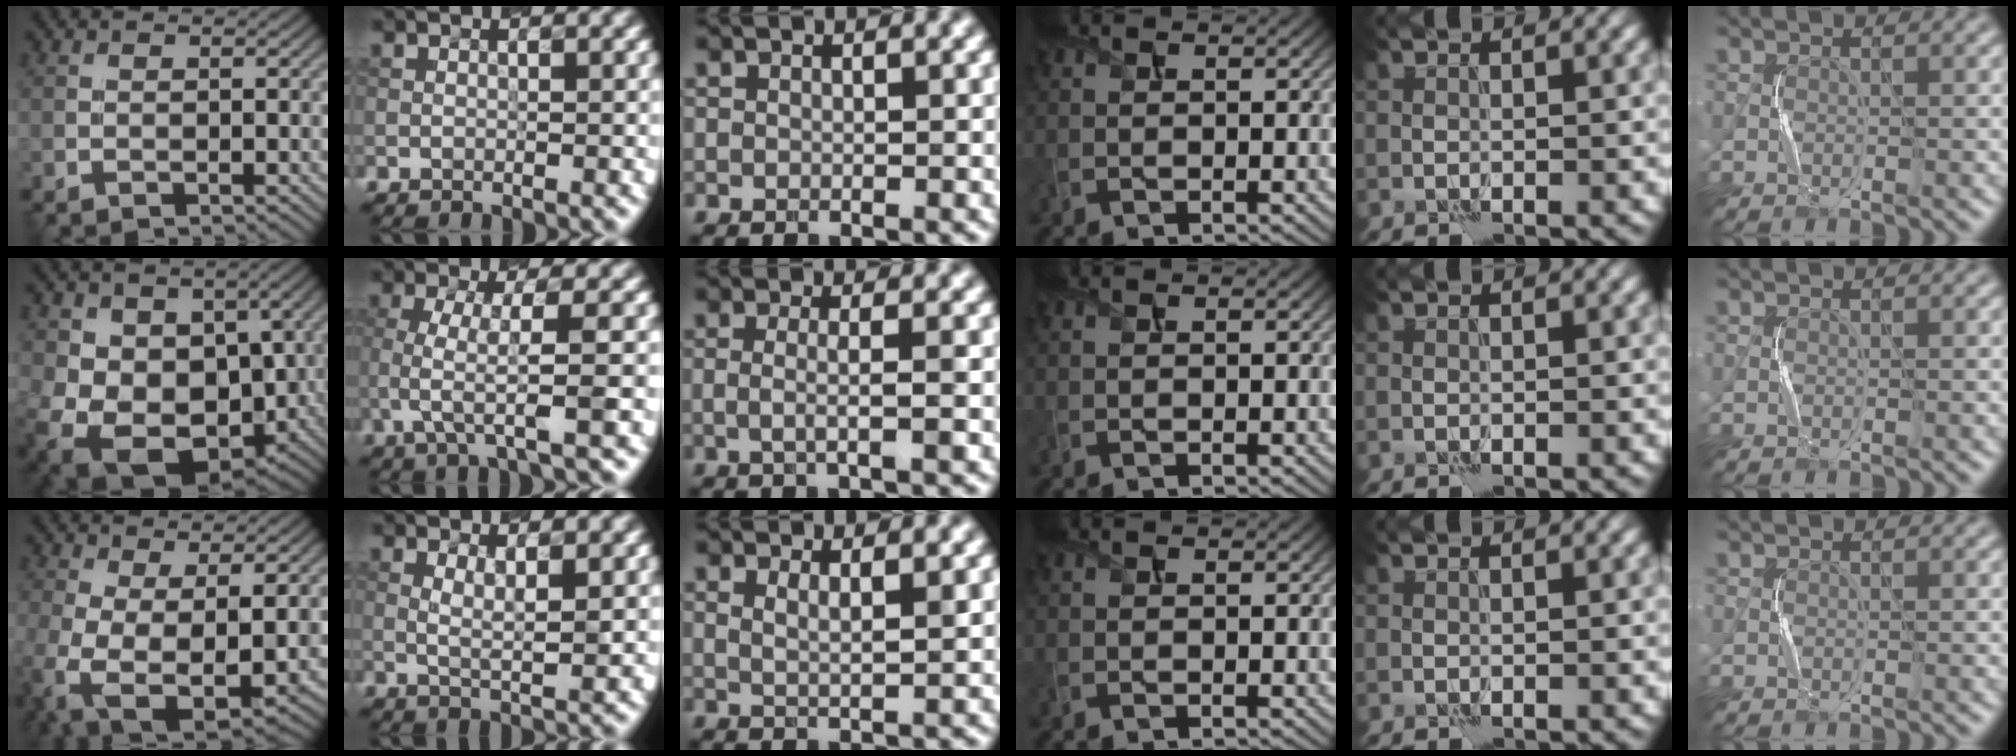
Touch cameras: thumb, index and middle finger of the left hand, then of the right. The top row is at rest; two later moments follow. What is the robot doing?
{"motion": "squeeze", "object": "sponge"}